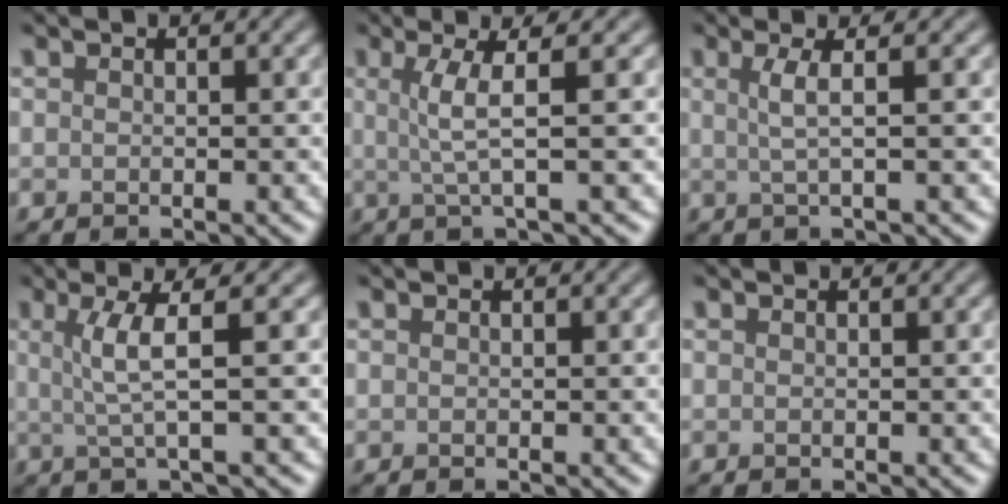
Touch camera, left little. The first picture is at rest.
{"total": 3.4, "force": [0.5, 0.6, 3.3], "torque": [-0.064, 0.001, 0.011]}
{"total": 2.5, "force": [0.4, 0.6, 2.4], "torque": [-0.044, 0.000, 0.004]}
{"total": 3.7, "force": [0.7, 0.6, 3.6], "torque": [-0.067, 0.002, 0.016]}
{"total": 0.0}
{"total": 0.0}